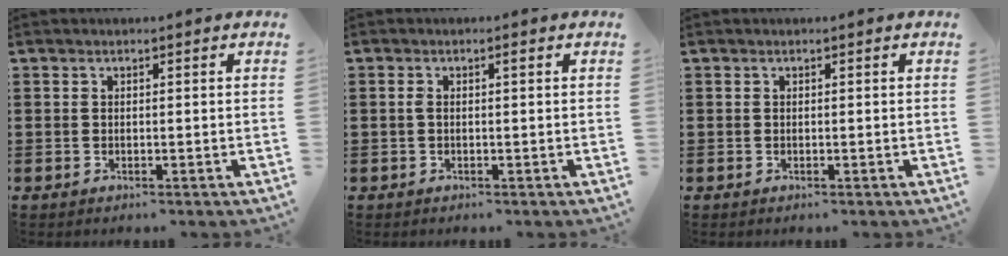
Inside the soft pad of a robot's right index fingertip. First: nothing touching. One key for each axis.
{"total": 1.4, "fx": 0.0, "fy": 0.3, "fz": 1.3, "tx": -0.025, "ty": 0.003, "tz": -0.002}
{"total": 0.0}